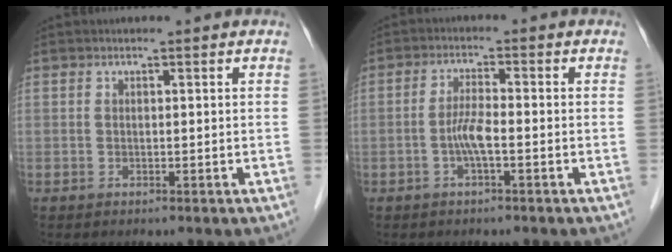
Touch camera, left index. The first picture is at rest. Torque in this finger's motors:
{"motor_torque": [0.41, -0.04, 0.14, 0.06]}